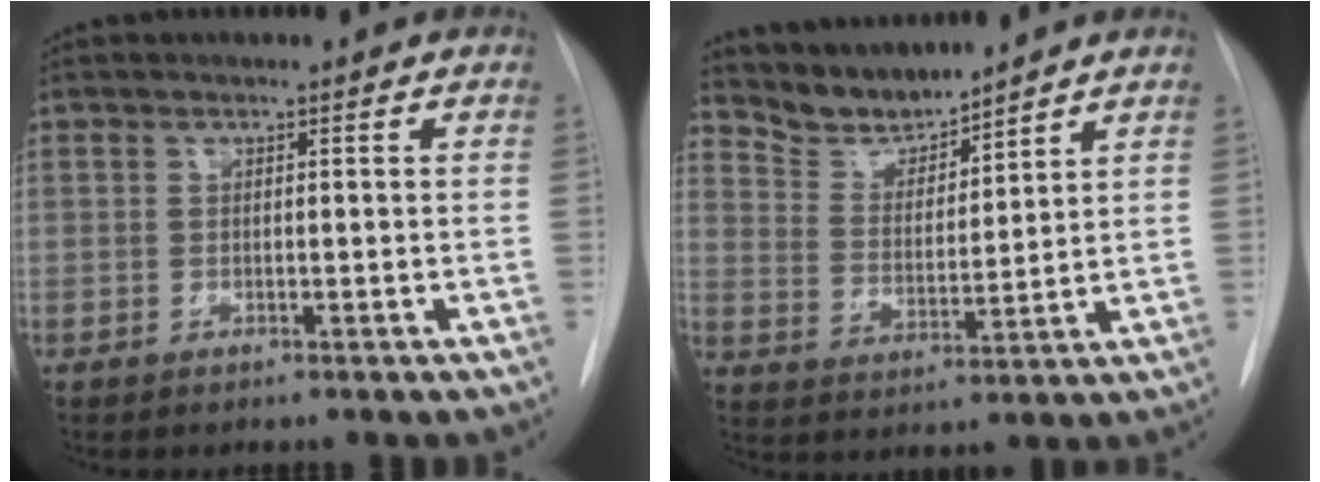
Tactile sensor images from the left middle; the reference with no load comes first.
{"total": 7.0, "force": [6.9, 1.1, 0.3], "torque": [-0.012, 0.002, 0.141]}